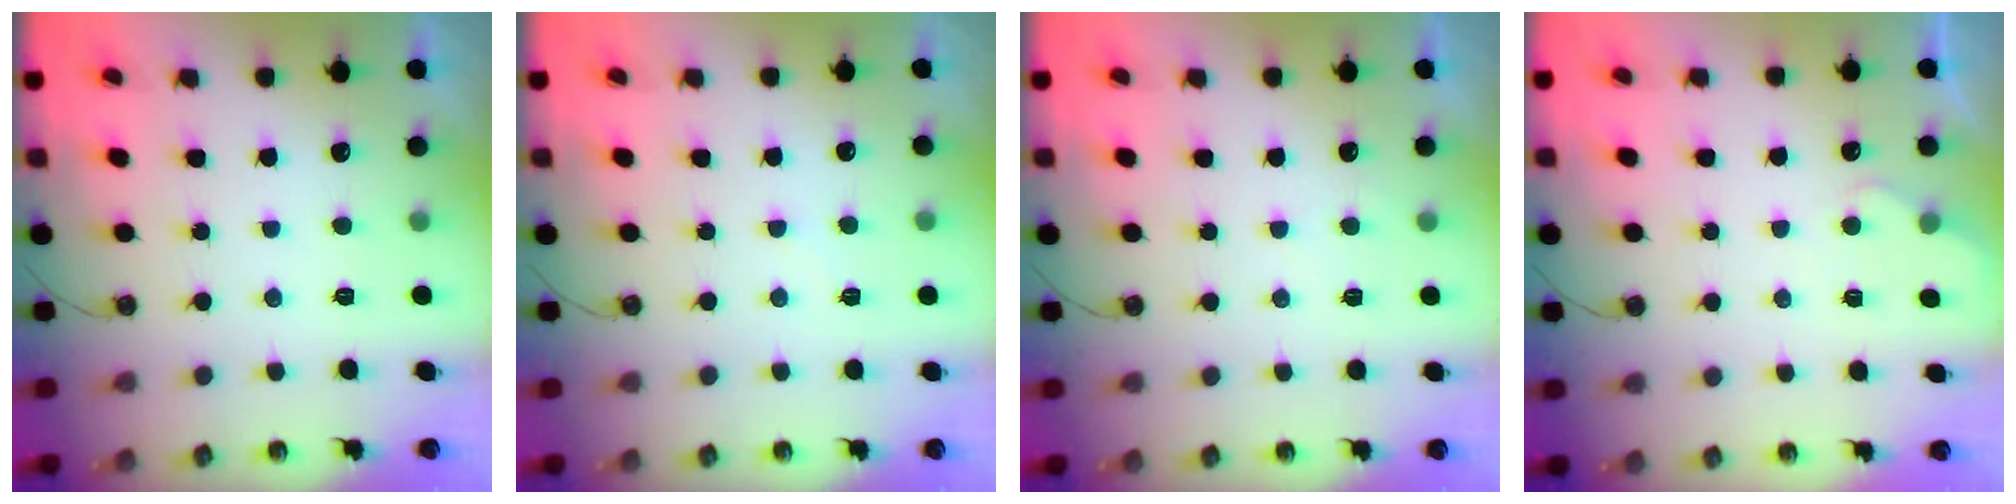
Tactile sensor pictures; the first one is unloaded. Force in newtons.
{"total": 2.3, "press": 2.2, "slide": 0.4}
{"total": 3.1, "press": 3.1, "slide": 0.3}
{"total": 3.5, "press": 3.4, "slide": 0.5}